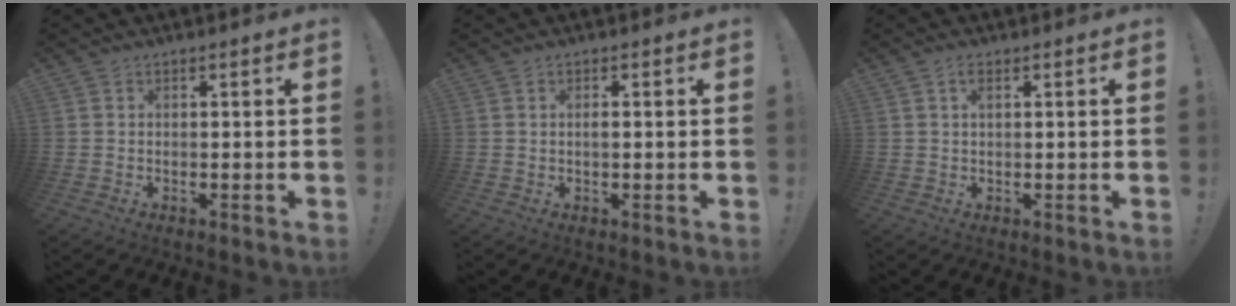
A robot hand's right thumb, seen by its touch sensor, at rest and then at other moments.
{"total": 1.1, "force": [-0.3, 0.3, 1.0], "torque": [-0.020, 0.002, -0.006]}
{"total": 1.8, "force": [0.7, 0.8, 1.5], "torque": [-0.027, 0.001, 0.011]}